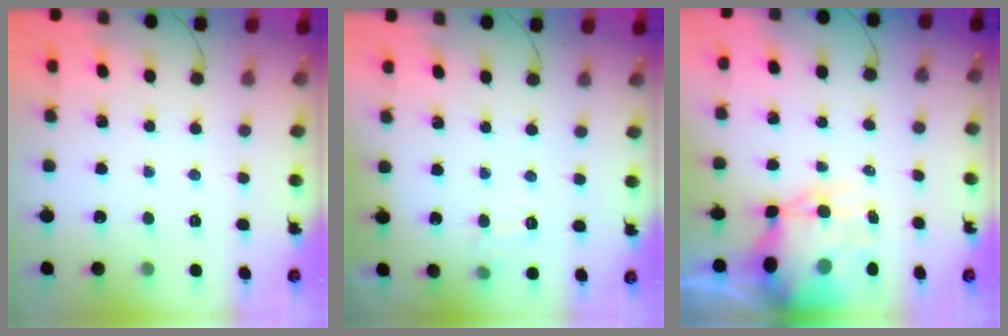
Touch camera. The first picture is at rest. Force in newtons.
{"total": 8.5, "press": 8.3, "slide": 1.9}
{"total": 11.3, "press": 11.0, "slide": 2.9}